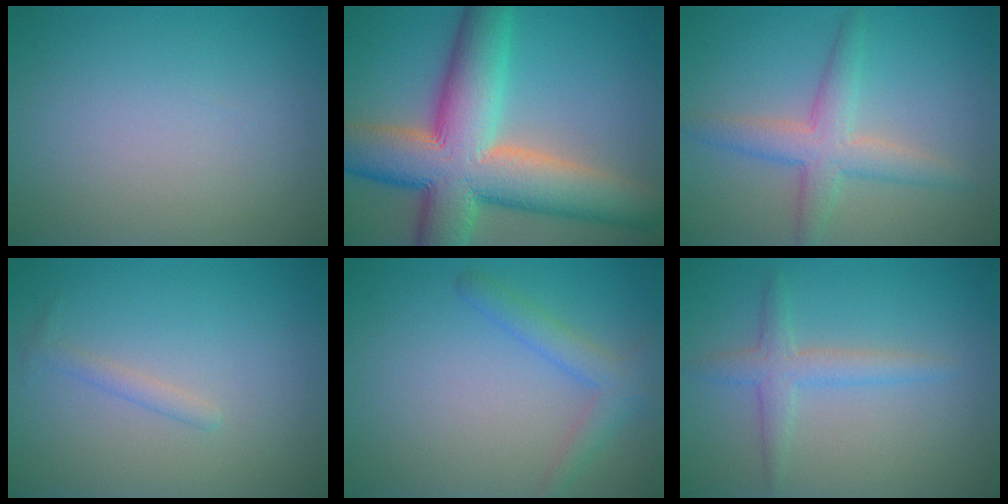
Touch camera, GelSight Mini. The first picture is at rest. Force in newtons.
{"total": 13.6, "press": 13.5, "slide": 0.7}
{"total": 4.0, "press": 4.0, "slide": 0.1}
{"total": 1.0, "press": 1.0, "slide": 0.0}
{"total": 2.5, "press": 2.5, "slide": 0.2}
{"total": 2.5, "press": 2.5, "slide": 0.0}